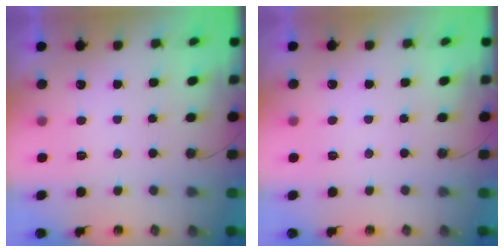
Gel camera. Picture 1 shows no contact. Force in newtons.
{"total": 1.4, "press": 1.3, "slide": 0.3}